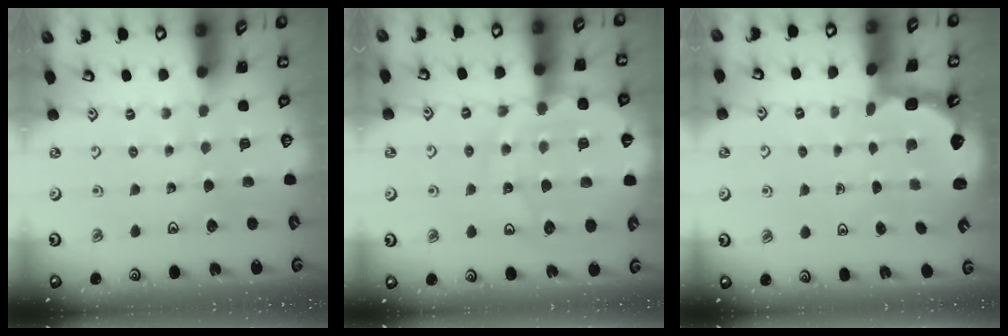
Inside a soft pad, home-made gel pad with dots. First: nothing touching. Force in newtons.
{"total": 15.0, "press": 14.6, "slide": 3.5}
{"total": 2.4, "press": 2.0, "slide": 1.3}